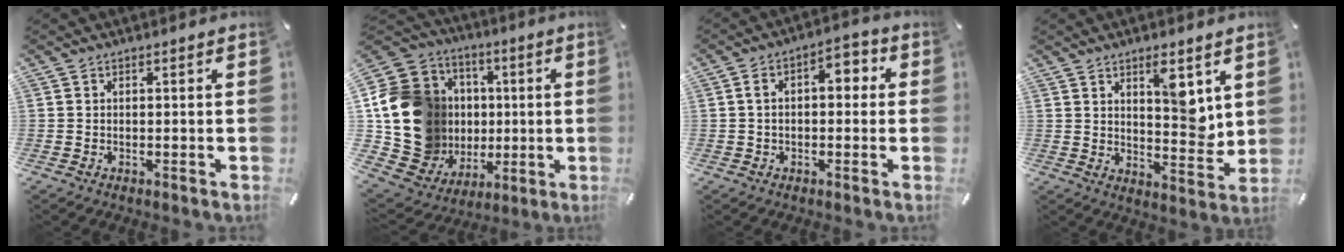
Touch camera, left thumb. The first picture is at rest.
{"total": 18.8, "force": [2.1, 16.9, 8.0], "torque": [-0.159, -0.029, 0.071]}
{"total": 5.9, "force": [0.1, 3.9, 4.4], "torque": [-0.065, 0.011, -0.007]}
{"total": 9.1, "force": [4.8, 4.1, 6.5], "torque": [-0.073, -0.041, 0.077]}